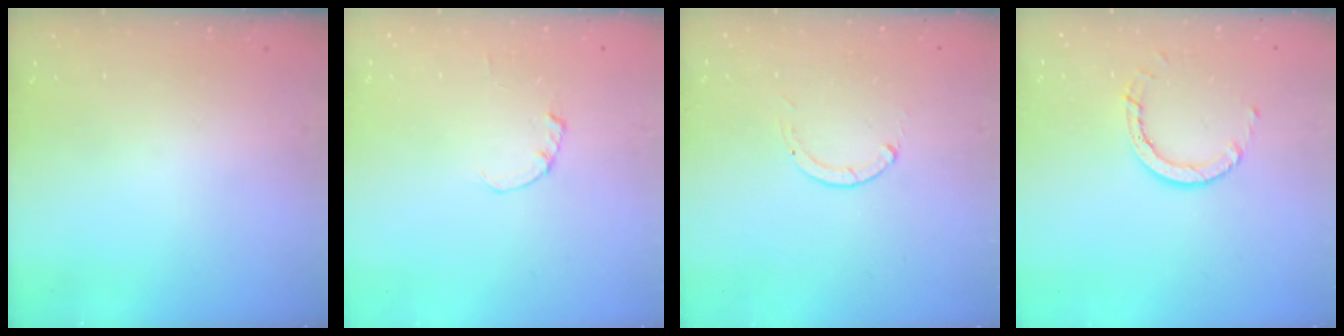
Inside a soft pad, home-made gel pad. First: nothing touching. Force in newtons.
{"total": 0.0}
{"total": 0.0}
{"total": 5.0, "press": 5.0, "slide": 0.3}